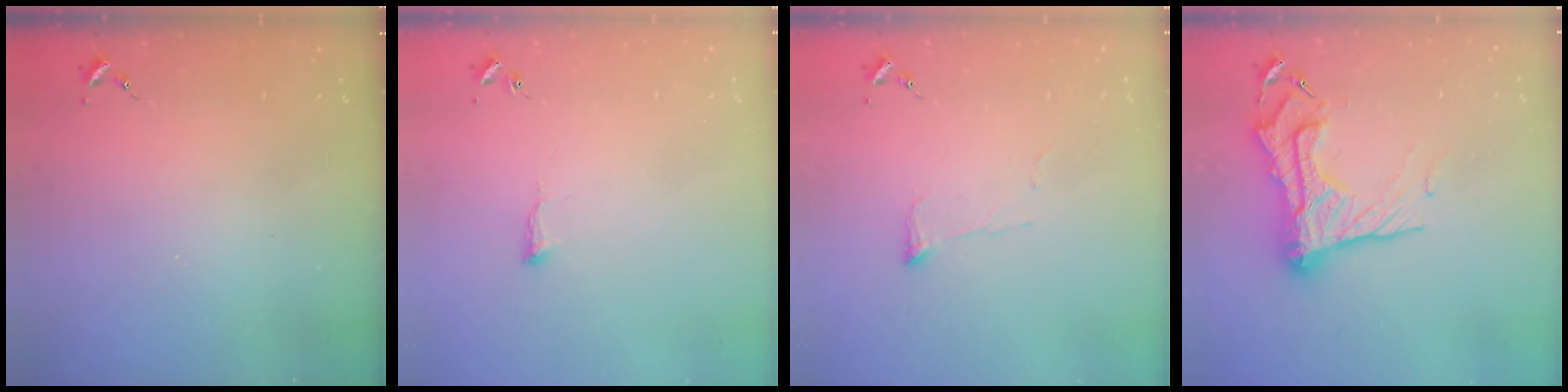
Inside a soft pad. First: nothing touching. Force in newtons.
{"total": 6.5, "press": 6.5, "slide": 0.5}
{"total": 5.0, "press": 5.0, "slide": 0.7}
{"total": 21.4, "press": 21.3, "slide": 1.9}